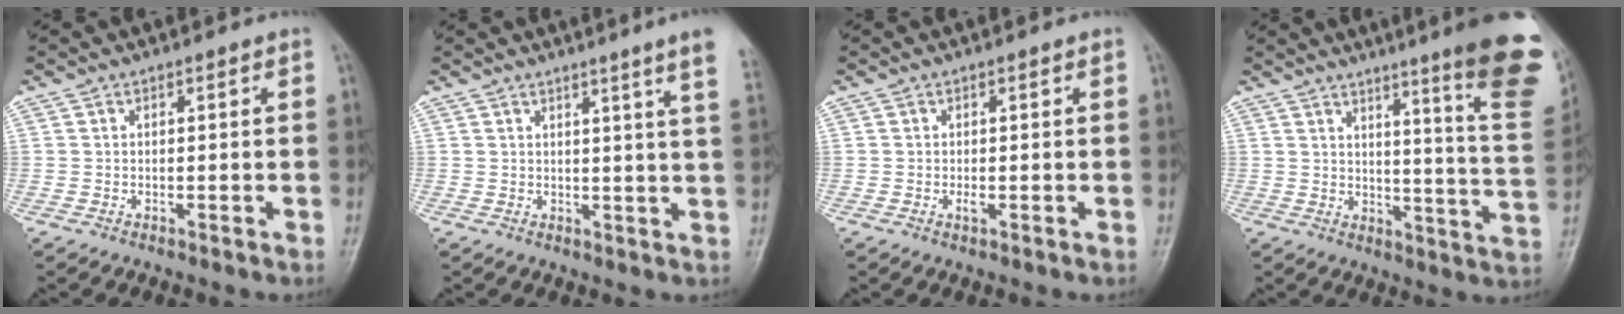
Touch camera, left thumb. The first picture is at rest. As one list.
[{"total": 7.9, "force": [5.4, -1.0, 5.6], "torque": [-0.071, -0.022, 0.052]}, {"total": 1.1, "force": [-0.1, 0.3, 1.0], "torque": [-0.018, 0.002, 0.001]}, {"total": 19.6, "force": [11.8, 1.6, 15.5], "torque": [-0.171, -0.075, 0.144]}]